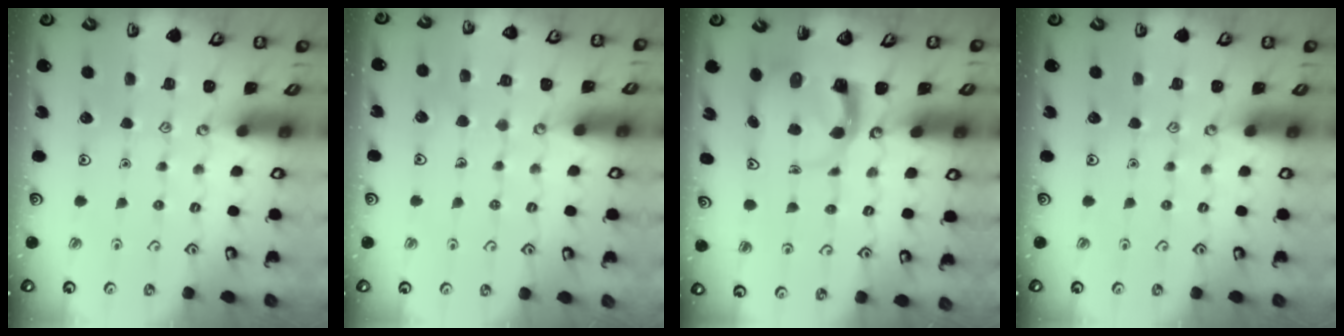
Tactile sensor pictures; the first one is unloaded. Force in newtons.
{"total": 4.3, "press": 4.3, "slide": 0.2}
{"total": 3.7, "press": 3.6, "slide": 0.5}
{"total": 0.0}